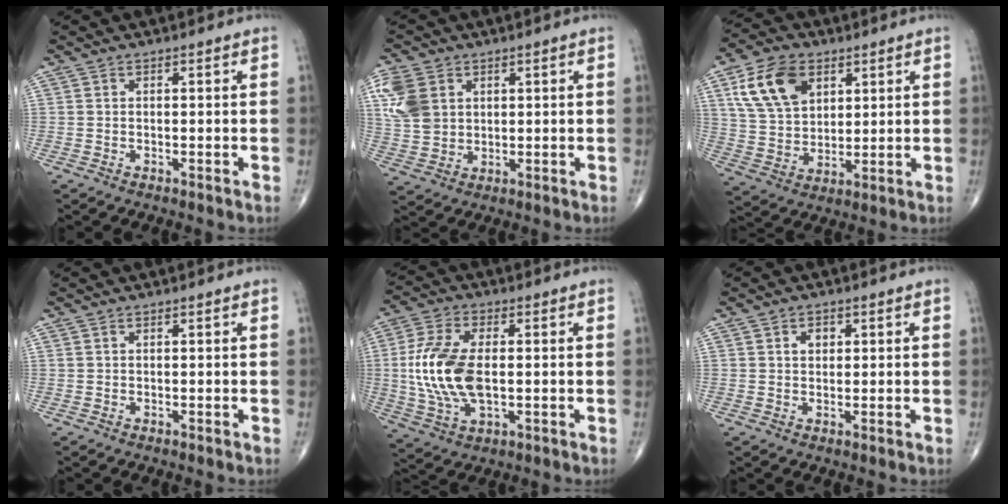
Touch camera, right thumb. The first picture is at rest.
{"total": 9.3, "force": [3.0, 7.1, 5.2], "torque": [-0.103, -0.005, 0.065]}
{"total": 13.5, "force": [5.7, 8.9, 8.4], "torque": [-0.137, -0.014, 0.112]}
{"total": 0.0}
{"total": 14.3, "force": [0.0, 7.6, 12.1], "torque": [-0.261, -0.001, 0.004]}
{"total": 2.5, "force": [0.9, 1.9, 1.4], "torque": [-0.011, -0.002, 0.012]}